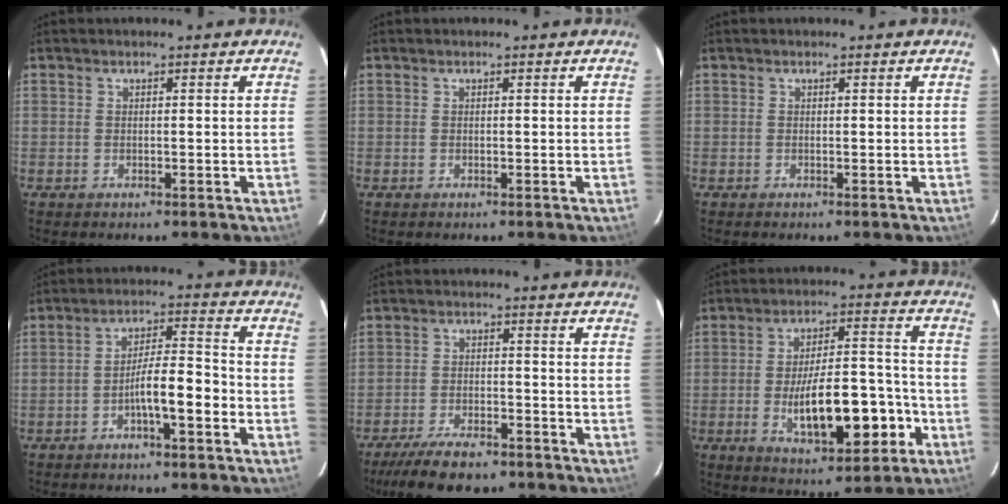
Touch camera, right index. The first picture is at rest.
{"total": 0.0}
{"total": 0.0}
{"total": 7.3, "force": [-2.9, 1.2, 6.6], "torque": [-0.114, 0.019, -0.048]}
{"total": 8.9, "force": [-7.3, 2.8, 4.4], "torque": [-0.077, -0.015, -0.123]}
{"total": 14.8, "force": [-4.6, 5.0, 13.2], "torque": [-0.210, 0.015, -0.065]}